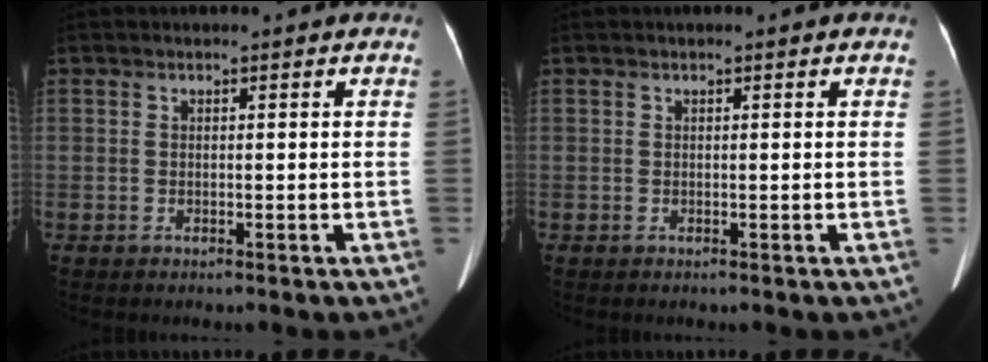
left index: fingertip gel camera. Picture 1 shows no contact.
{"total": 0.0}